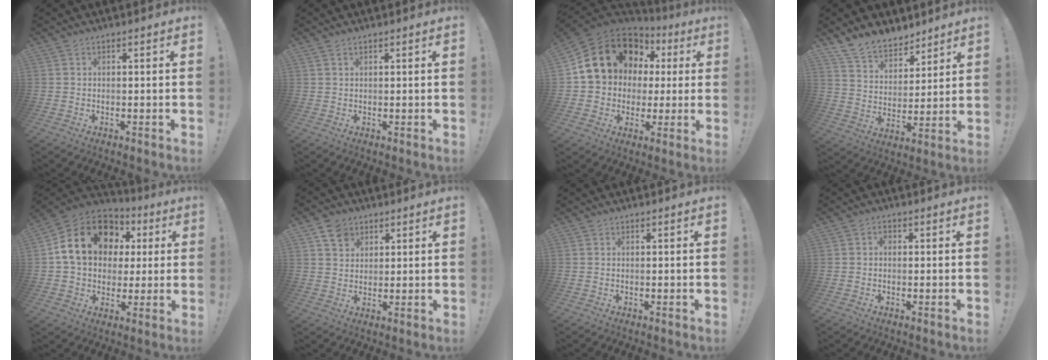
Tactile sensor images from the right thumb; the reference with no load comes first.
{"total": 0.8, "force": [0.6, 0.4, 0.4], "torque": [-0.007, -0.001, 0.012]}
{"total": 17.7, "force": [6.4, 14.2, 8.3], "torque": [-0.126, -0.027, 0.146]}
{"total": 11.4, "force": [9.5, 5.6, 2.9], "torque": [-0.058, -0.073, 0.184]}
{"total": 19.0, "force": [5.9, 14.2, 11.2], "torque": [-0.176, -0.011, 0.116]}
{"total": 5.8, "force": [3.6, 4.2, 1.5], "torque": [-0.017, -0.016, 0.067]}
{"total": 0.0}
{"total": 1.0, "force": [-0.3, 0.9, 0.5], "torque": [-0.003, 0.002, -0.008]}